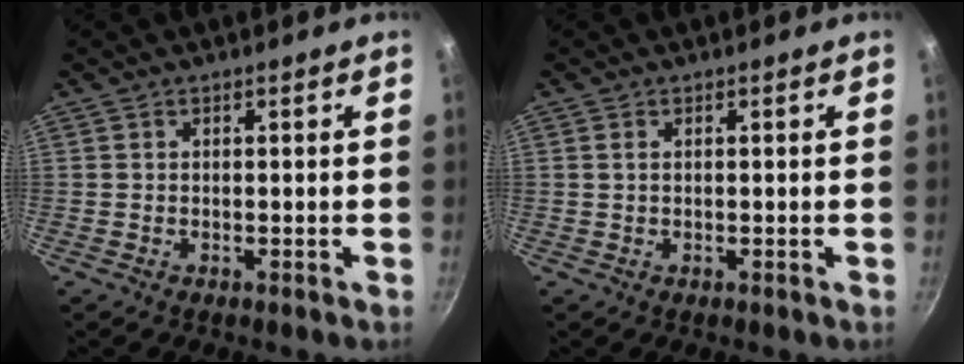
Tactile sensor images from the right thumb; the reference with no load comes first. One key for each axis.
{"total": 0.7, "fx": 0.2, "fy": 0.4, "fz": 0.5, "tx": -0.010, "ty": 0.001, "tz": 0.003}